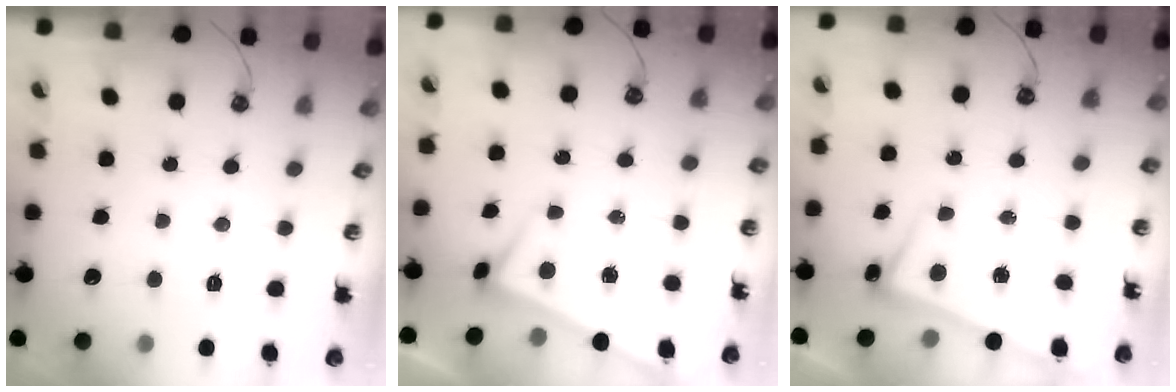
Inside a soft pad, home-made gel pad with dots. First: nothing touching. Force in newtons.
{"total": 3.2, "press": 3.2, "slide": 0.1}
{"total": 2.5, "press": 2.4, "slide": 0.6}